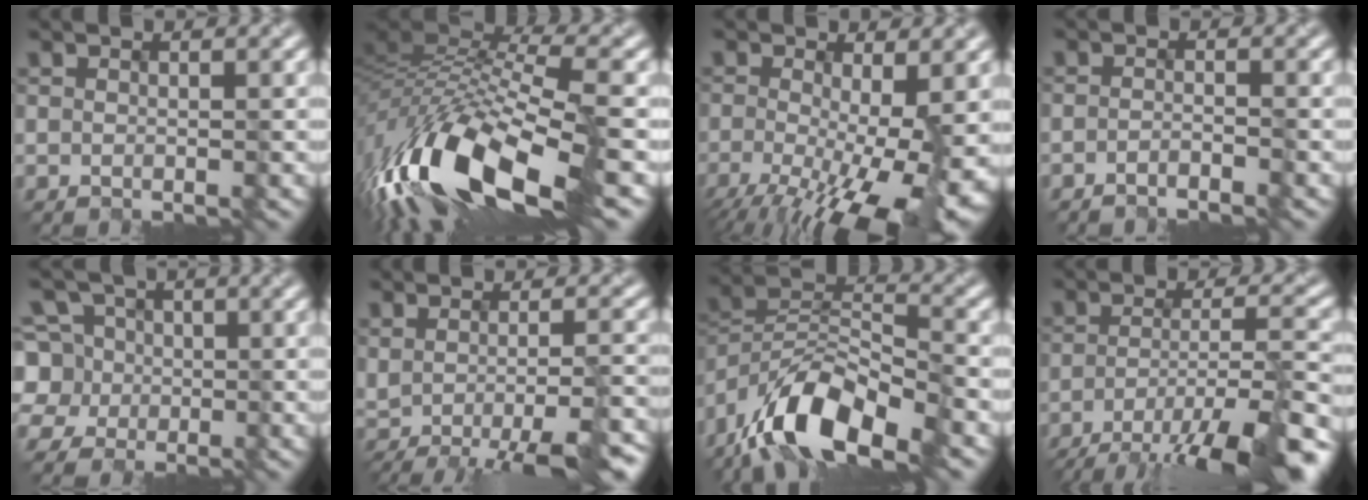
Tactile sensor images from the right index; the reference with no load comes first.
{"total": 14.2, "force": [-5.4, 5.0, 12.2], "torque": [-0.244, 0.002, -0.096]}
{"total": 13.6, "force": [-4.4, 5.2, 11.7], "torque": [-0.181, -0.029, -0.060]}
{"total": 1.4, "force": [-1.3, 0.1, 0.5], "torque": [-0.003, 0.000, -0.026]}
{"total": 6.6, "force": [0.4, 6.2, 2.2], "torque": [-0.045, 0.039, -0.018]}
{"total": 9.7, "force": [-4.1, 2.8, 8.4], "torque": [-0.097, -0.023, -0.048]}
{"total": 10.7, "force": [-7.6, 3.9, 6.4], "torque": [-0.108, 0.006, -0.149]}
{"total": 11.5, "force": [-6.8, 2.4, 9.0], "torque": [-0.134, -0.007, -0.099]}